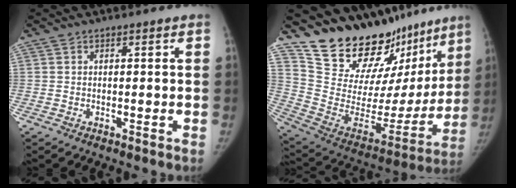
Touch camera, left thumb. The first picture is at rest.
{"total": 25.7, "force": [20.9, 11.3, 9.7], "torque": [-0.109, -0.122, 0.326]}